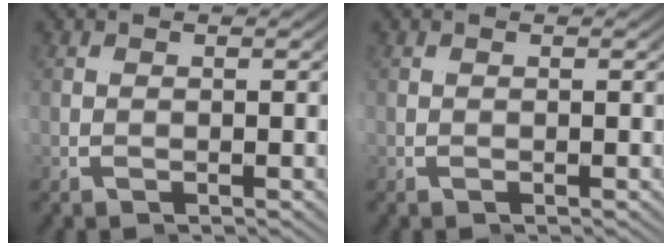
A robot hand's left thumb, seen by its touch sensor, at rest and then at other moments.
{"total": 0.0}